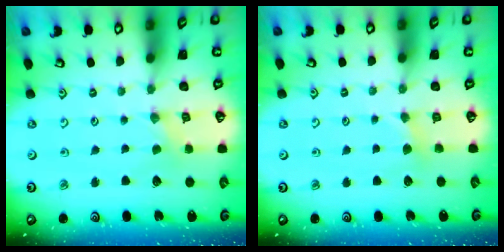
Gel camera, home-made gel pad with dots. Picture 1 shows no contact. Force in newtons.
{"total": 2.3, "press": 2.3, "slide": 0.4}